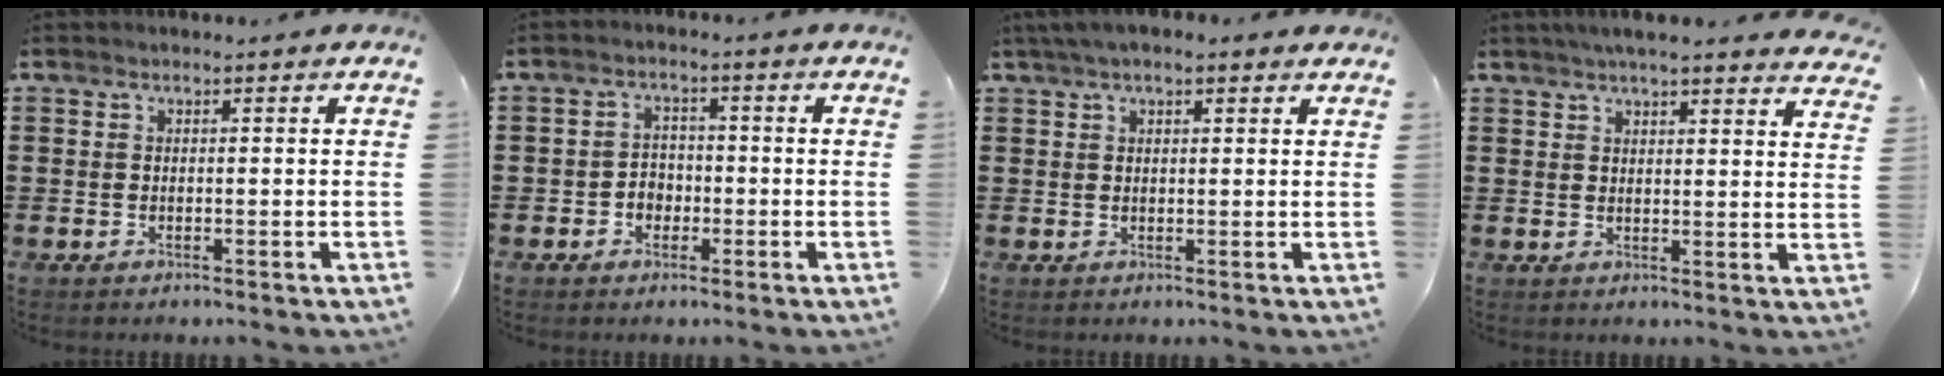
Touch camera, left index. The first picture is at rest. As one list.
[{"total": 2.6, "force": [-1.3, 2.1, 1.0], "torque": [-0.025, 0.005, -0.029]}, {"total": 2.3, "force": [1.4, 1.0, 1.5], "torque": [-0.032, 0.008, 0.025]}, {"total": 4.1, "force": [3.9, -0.2, 1.3], "torque": [-0.038, -0.009, 0.071]}]